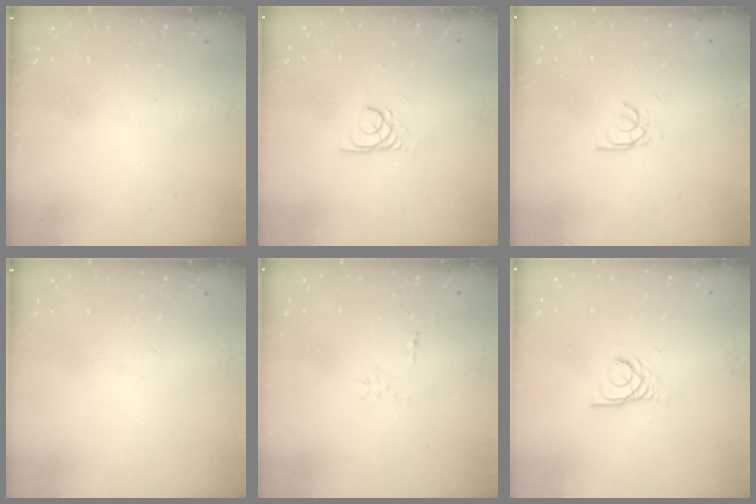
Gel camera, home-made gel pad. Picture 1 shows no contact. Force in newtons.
{"total": 2.7, "press": 2.7, "slide": 0.1}
{"total": 2.4, "press": 2.4, "slide": 0.3}
{"total": 0.0}
{"total": 4.9, "press": 4.9, "slide": 0.5}
{"total": 2.9, "press": 2.9, "slide": 0.1}